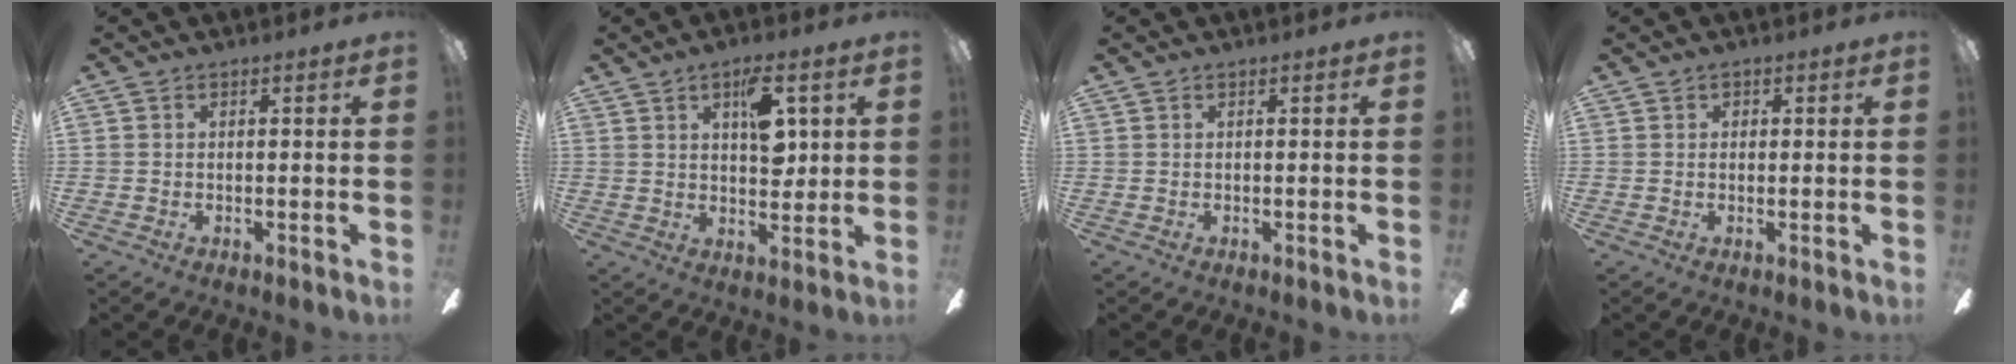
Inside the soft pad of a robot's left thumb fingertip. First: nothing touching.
{"total": 9.6, "force": [3.8, 4.7, 7.5], "torque": [-0.094, -0.013, 0.058]}
{"total": 0.0}
{"total": 0.8, "force": [0.1, 0.8, 0.3], "torque": [0.002, 0.000, 0.000]}